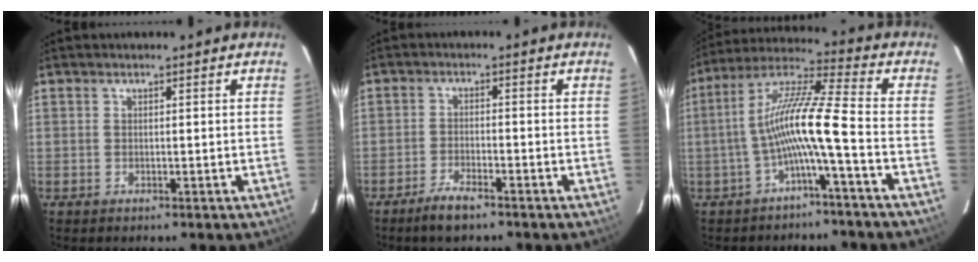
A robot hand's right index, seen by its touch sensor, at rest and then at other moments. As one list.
[{"total": 5.0, "force": [-3.8, 1.1, 3.0], "torque": [-0.077, -0.005, -0.074]}, {"total": 10.8, "force": [-3.5, -0.3, 10.3], "torque": [-0.208, 0.017, -0.067]}]